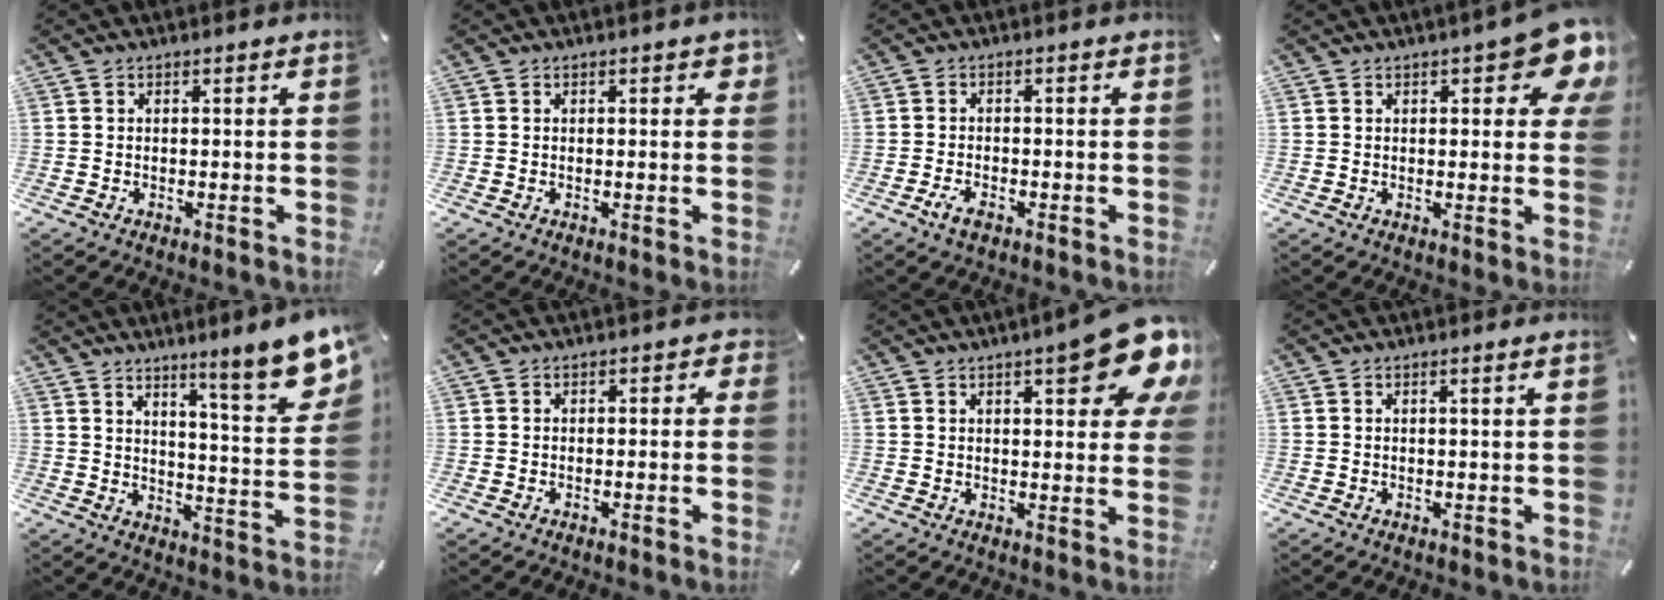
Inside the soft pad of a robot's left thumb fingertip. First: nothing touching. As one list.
[{"total": 1.6, "force": [0.4, 0.8, 1.3], "torque": [-0.012, 0.000, 0.002]}, {"total": 3.0, "force": [-1.8, 1.4, 2.0], "torque": [-0.045, 0.003, -0.034]}, {"total": 10.5, "force": [4.9, 3.8, 8.5], "torque": [-0.108, -0.026, 0.081]}, {"total": 12.7, "force": [9.4, 1.2, 8.5], "torque": [-0.115, -0.082, 0.149]}, {"total": 1.3, "force": [-0.5, 1.0, 0.6], "torque": [-0.005, 0.002, -0.013]}, {"total": 15.6, "force": [8.3, 4.6, 12.4], "torque": [-0.163, -0.051, 0.133]}, {"total": 1.2, "force": [0.4, -0.2, 1.1], "torque": [-0.019, -0.002, 0.005]}]